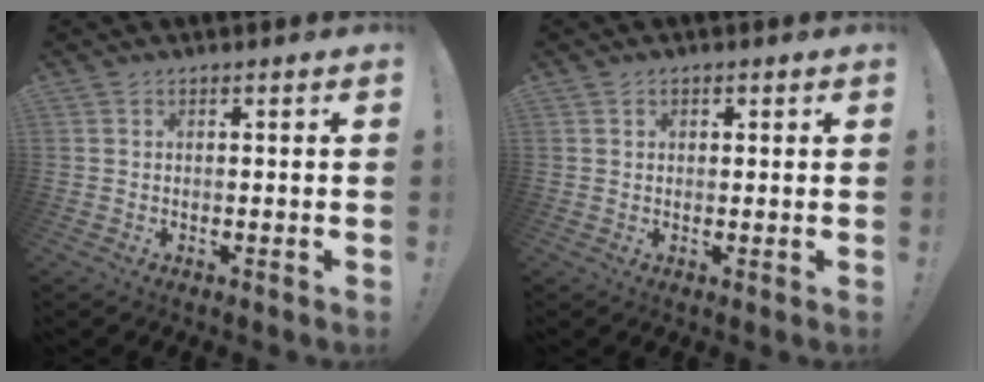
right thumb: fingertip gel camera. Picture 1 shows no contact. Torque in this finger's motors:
{"motor_torque": [0.21, -0.07, 0.02, -0.02, -0.03]}